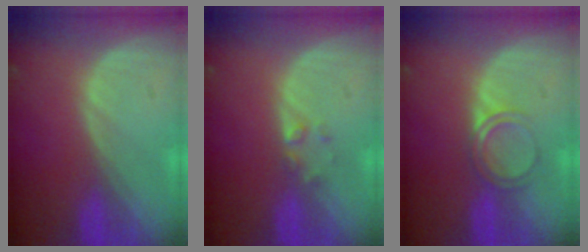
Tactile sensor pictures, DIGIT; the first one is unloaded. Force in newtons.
{"total": 1.4, "press": 1.3, "slide": 0.2}
{"total": 3.0, "press": 3.0, "slide": 0.3}